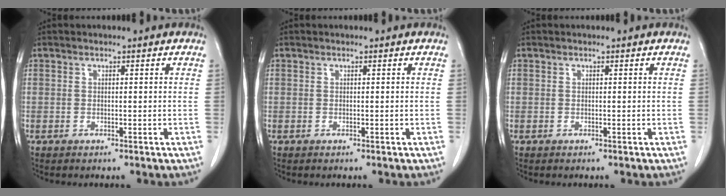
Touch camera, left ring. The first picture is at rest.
{"total": 0.0}
{"total": 0.0}